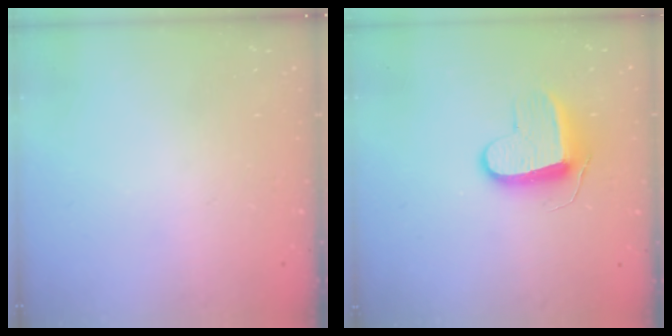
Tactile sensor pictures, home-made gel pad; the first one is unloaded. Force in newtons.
{"total": 9.6, "press": 9.6, "slide": 0.2}